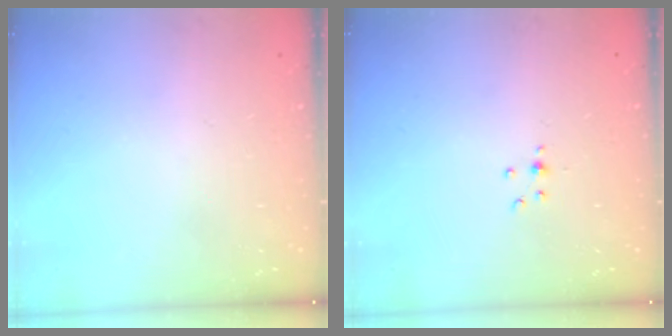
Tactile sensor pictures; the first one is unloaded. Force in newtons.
{"total": 3.0, "press": 2.8, "slide": 0.9}